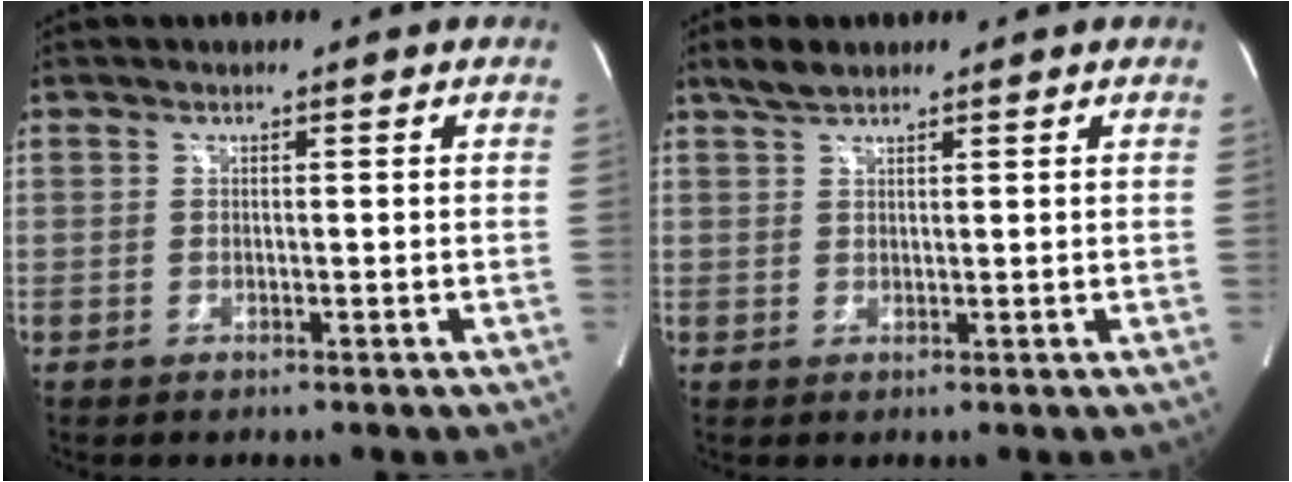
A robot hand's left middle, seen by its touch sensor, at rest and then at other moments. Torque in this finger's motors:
{"motor_torque": [0.32, 0.27, -0.17, -0.01]}